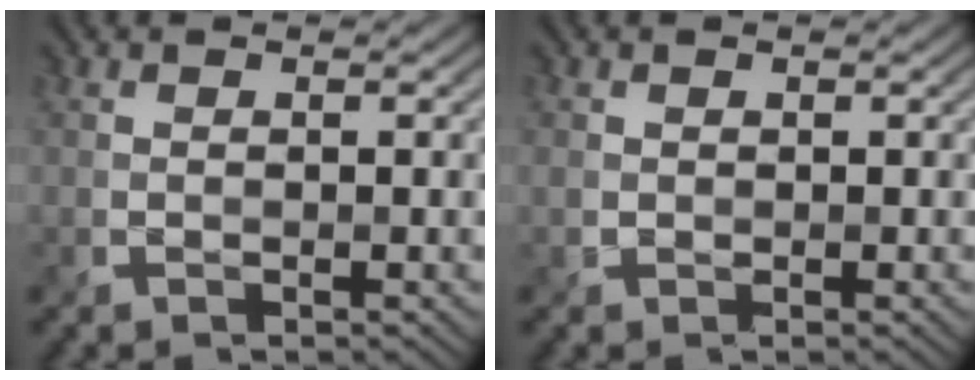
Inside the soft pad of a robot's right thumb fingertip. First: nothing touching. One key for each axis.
{"total": 0.8, "fx": 0.1, "fy": 0.7, "fz": 0.3, "tx": -0.014, "ty": -0.004, "tz": 0.005}